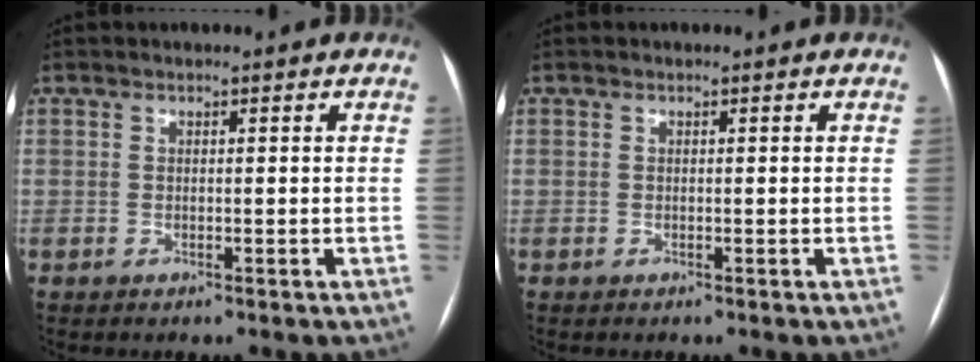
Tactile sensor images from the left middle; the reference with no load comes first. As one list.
[{"total": 0.0}]